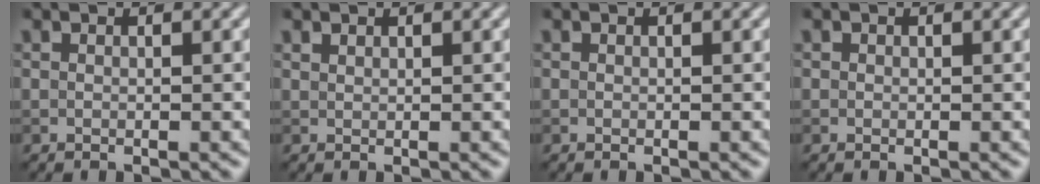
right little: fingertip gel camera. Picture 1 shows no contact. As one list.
[{"total": 0.5, "force": [0.5, 0.2, 0.1], "torque": [-0.003, -0.001, 0.013]}, {"total": 0.0}, {"total": 0.0}]